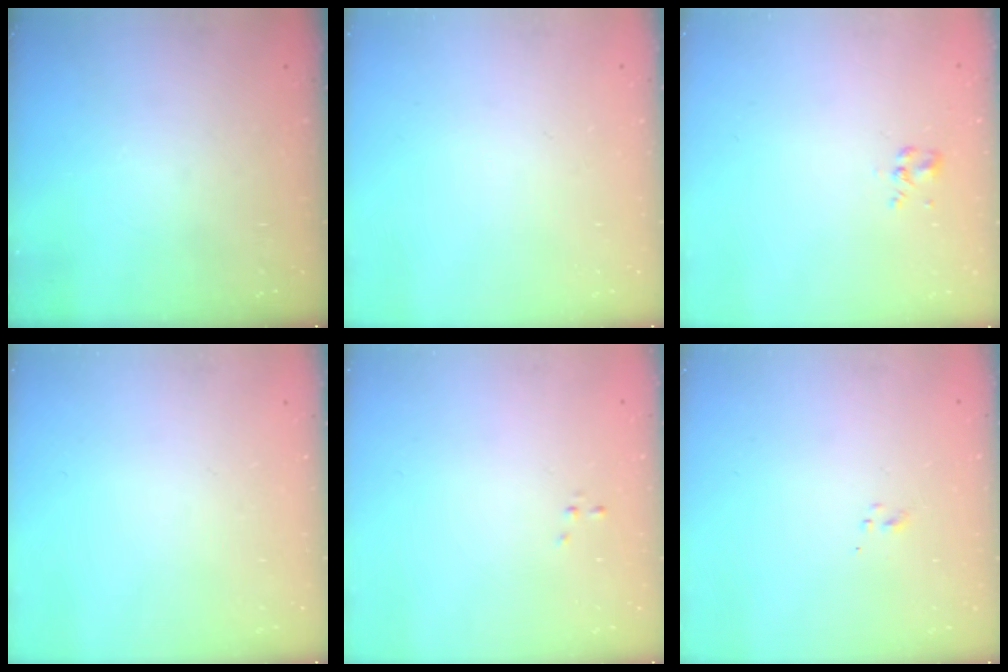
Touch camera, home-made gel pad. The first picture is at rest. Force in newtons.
{"total": 0.0}
{"total": 2.0, "press": 1.8, "slide": 0.9}
{"total": 0.0}
{"total": 0.0}
{"total": 0.7, "press": 0.7, "slide": 0.3}